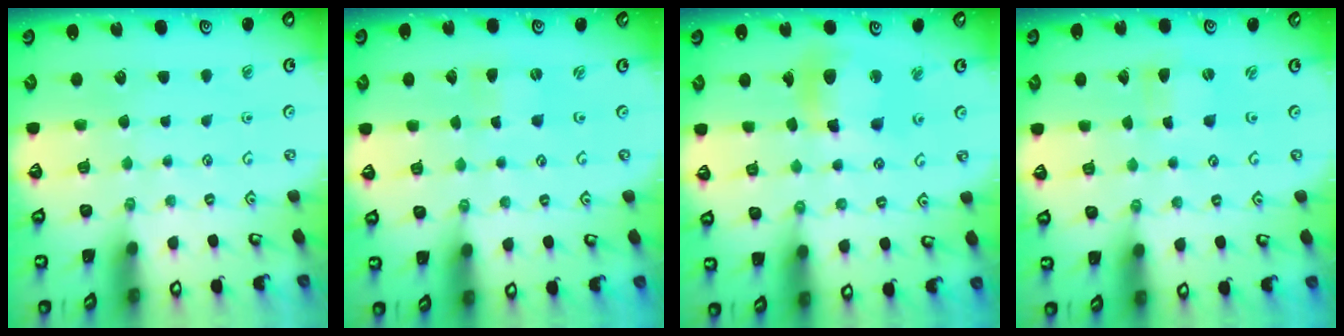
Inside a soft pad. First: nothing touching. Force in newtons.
{"total": 0.8, "press": 0.7, "slide": 0.2}
{"total": 12.2, "press": 12.0, "slide": 2.4}
{"total": 0.0}